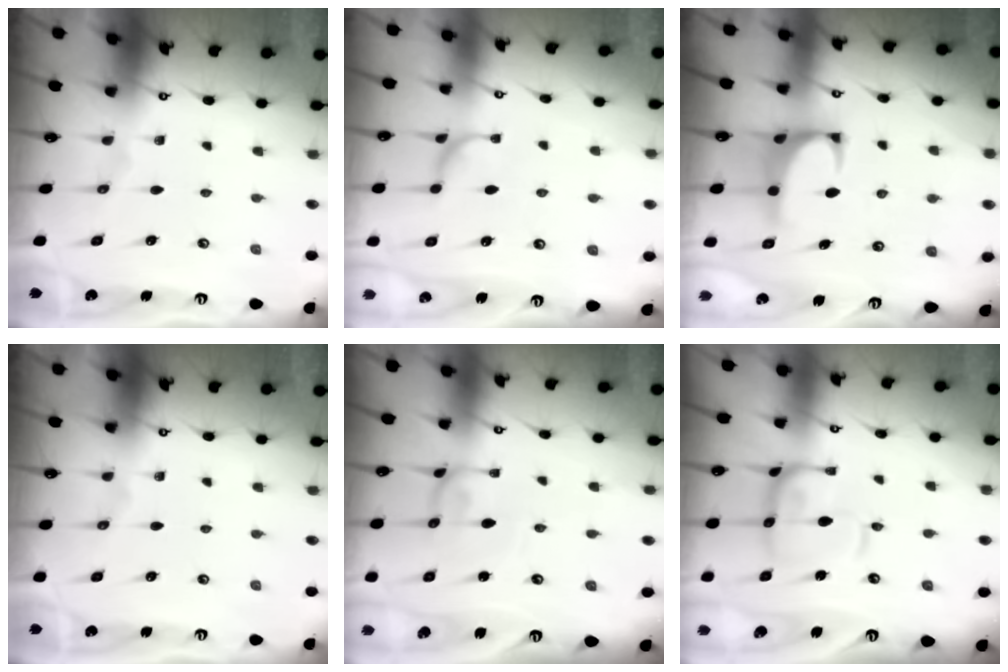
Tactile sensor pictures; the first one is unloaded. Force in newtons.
{"total": 2.6, "press": 2.6, "slide": 0.5}
{"total": 1.8, "press": 1.6, "slide": 0.7}
{"total": 0.0}
{"total": 2.2, "press": 2.2, "slide": 0.1}
{"total": 6.6, "press": 6.5, "slide": 0.8}